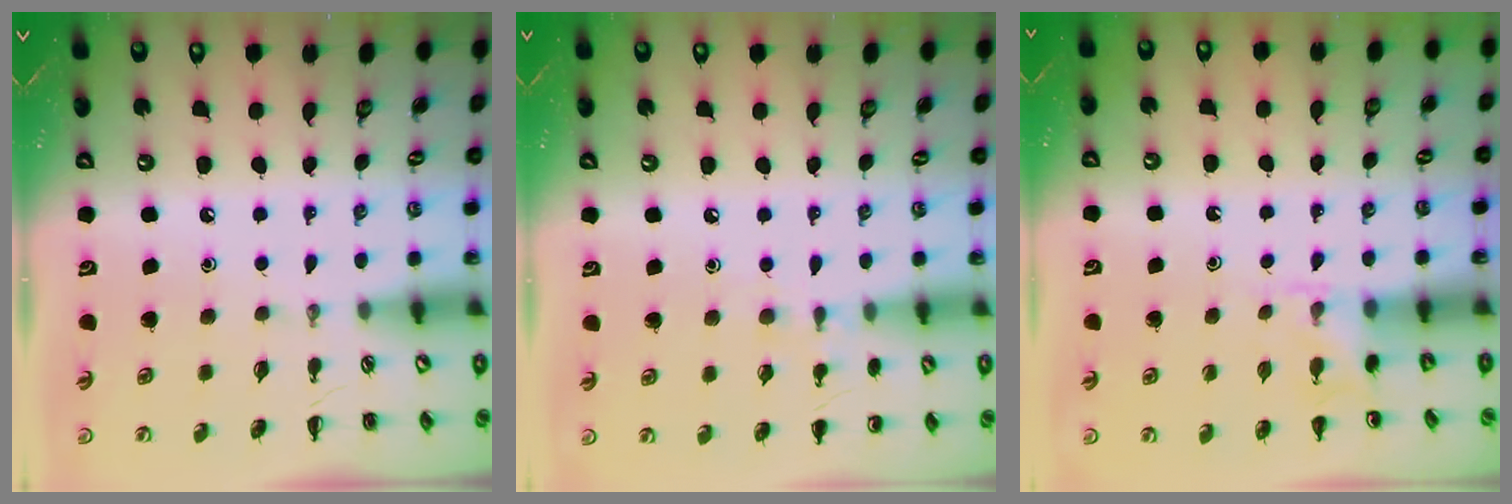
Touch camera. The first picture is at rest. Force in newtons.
{"total": 6.3, "press": 5.9, "slide": 2.0}
{"total": 4.3, "press": 4.1, "slide": 1.2}